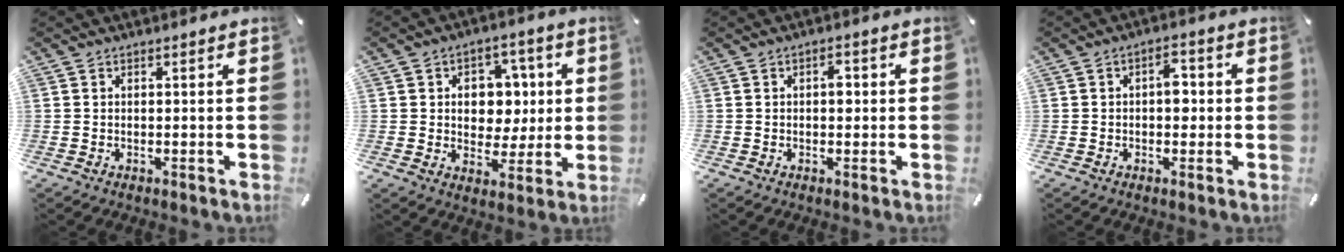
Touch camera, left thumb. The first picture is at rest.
{"total": 9.1, "force": [1.1, 8.1, 4.1], "torque": [-0.054, 0.002, 0.022]}
{"total": 2.5, "force": [0.2, 1.6, 1.9], "torque": [-0.015, -0.001, -0.005]}
{"total": 4.5, "force": [0.1, 2.8, 3.6], "torque": [-0.045, 0.004, -0.007]}